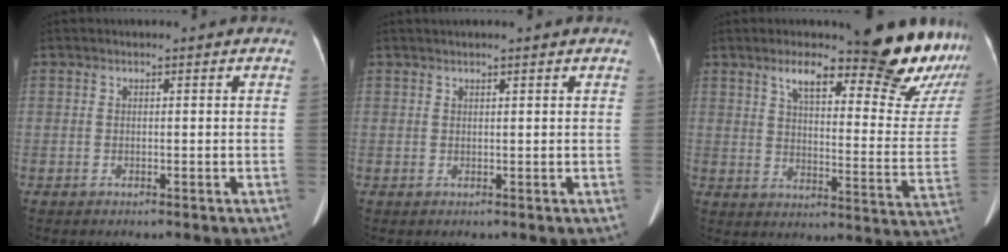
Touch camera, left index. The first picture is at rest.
{"total": 1.8, "force": [1.5, -0.2, 1.1], "torque": [-0.013, 0.019, 0.025]}
{"total": 22.2, "force": [17.7, 3.3, 13.1], "torque": [-0.169, -0.047, 0.222]}